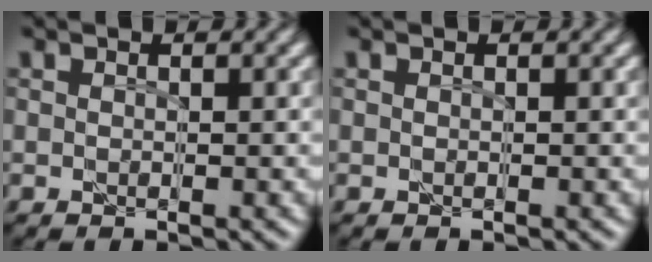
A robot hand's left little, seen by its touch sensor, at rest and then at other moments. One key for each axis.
{"total": 0.0}